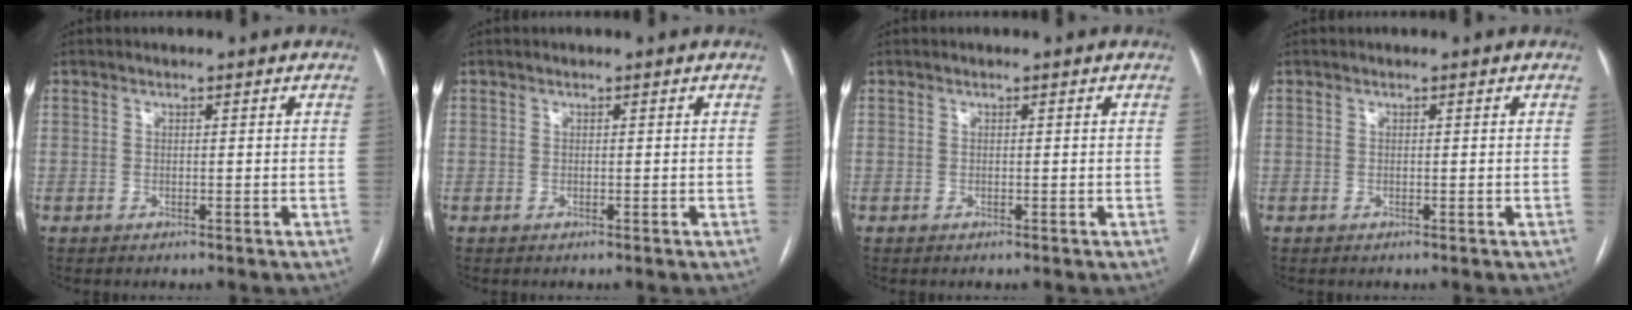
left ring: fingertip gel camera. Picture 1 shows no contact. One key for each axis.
{"total": 0.0}
{"total": 0.0}
{"total": 0.0}